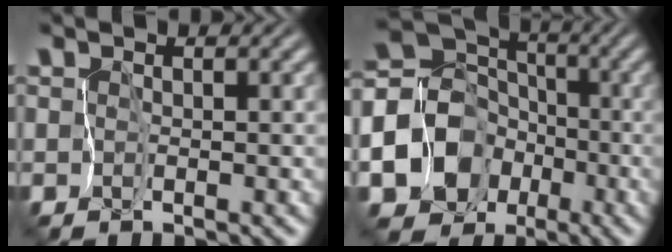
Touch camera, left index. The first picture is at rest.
{"total": 13.8, "force": [-5.1, 11.6, 5.6], "torque": [-0.127, -0.012, -0.105]}